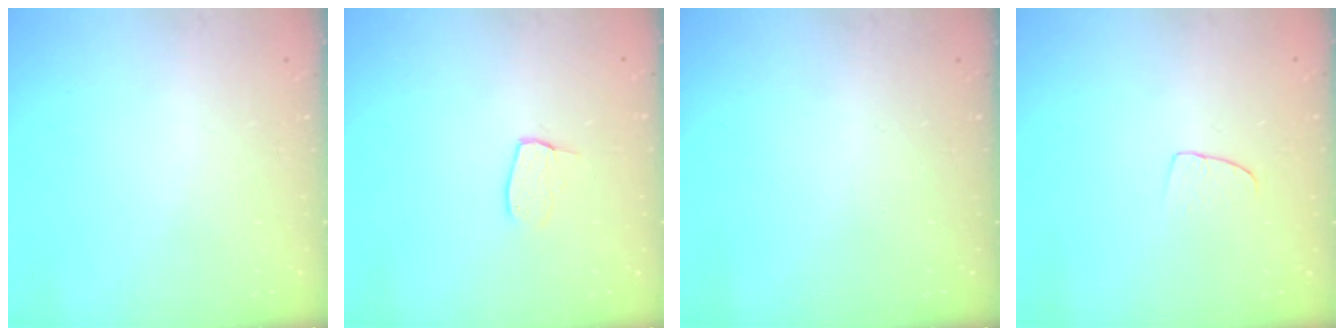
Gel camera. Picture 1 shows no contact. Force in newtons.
{"total": 5.2, "press": 5.2, "slide": 0.3}
{"total": 0.0}
{"total": 5.9, "press": 5.9, "slide": 0.4}